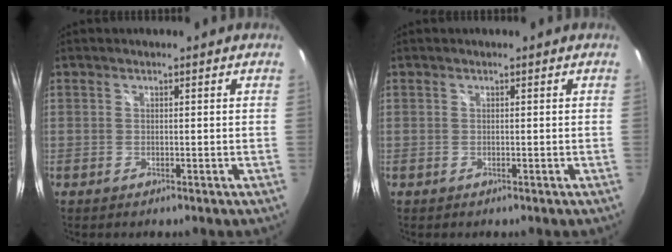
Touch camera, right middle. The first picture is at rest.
{"total": 0.0}